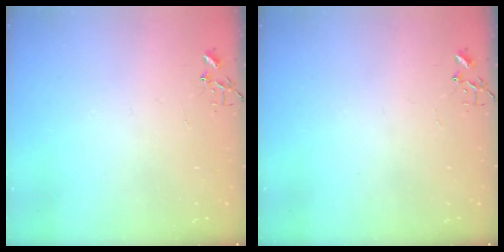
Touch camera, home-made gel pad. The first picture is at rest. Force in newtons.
{"total": 0.0}